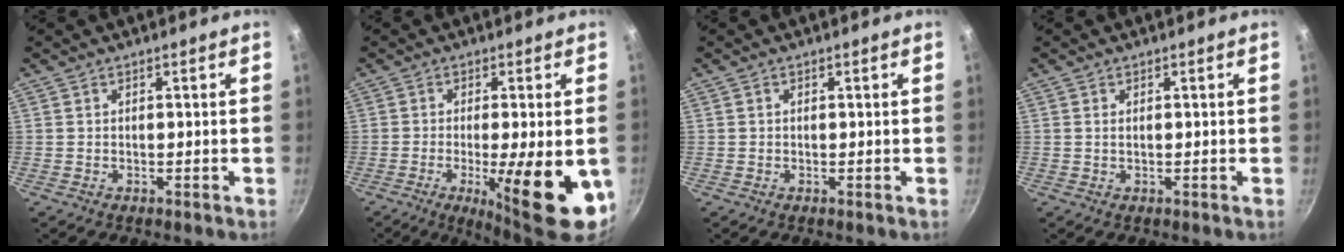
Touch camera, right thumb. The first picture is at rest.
{"total": 15.7, "force": [-4.4, 3.9, 14.5], "torque": [-0.197, -0.010, -0.056]}
{"total": 0.5, "force": [0.1, 0.4, 0.3], "torque": [-0.006, 0.003, 0.002]}
{"total": 0.9, "force": [0.3, 0.4, 0.7], "torque": [-0.013, 0.000, 0.004]}